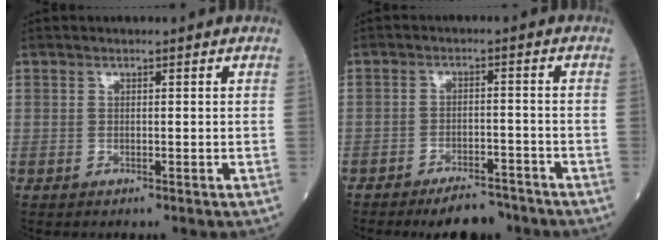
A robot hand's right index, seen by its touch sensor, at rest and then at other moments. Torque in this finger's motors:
{"motor_torque": [0.45, -0.43, 0.10, 0.00]}